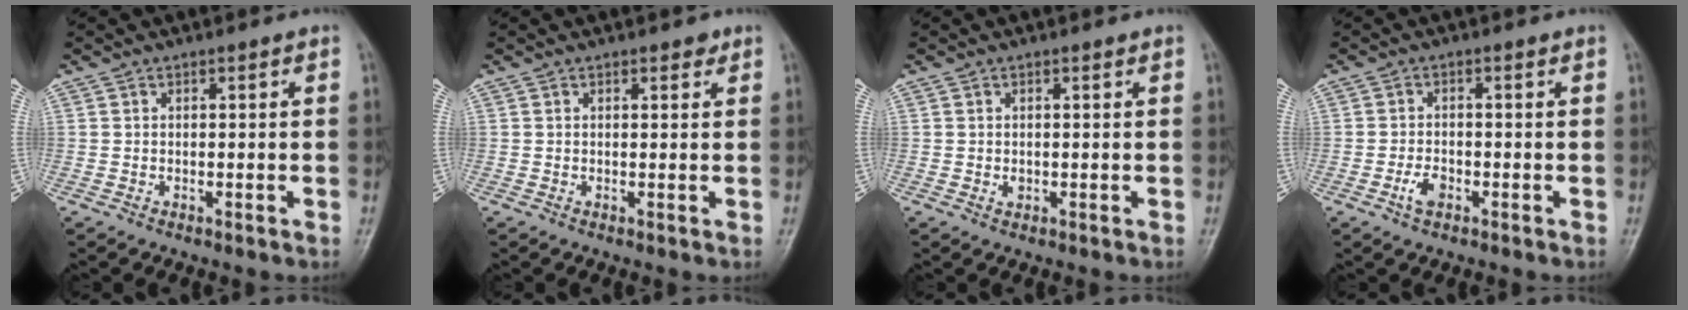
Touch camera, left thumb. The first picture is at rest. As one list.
[{"total": 1.2, "force": [0.8, 0.6, 0.6], "torque": [0.000, -0.003, 0.007]}, {"total": 0.9, "force": [0.1, 0.7, 0.6], "torque": [-0.007, -0.001, 0.004]}, {"total": 2.9, "force": [-1.3, 1.6, 2.0], "torque": [-0.038, 0.006, -0.024]}]